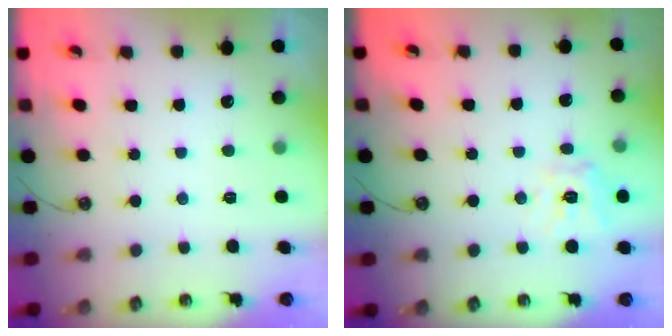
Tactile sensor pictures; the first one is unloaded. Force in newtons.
{"total": 11.2, "press": 11.1, "slide": 1.2}